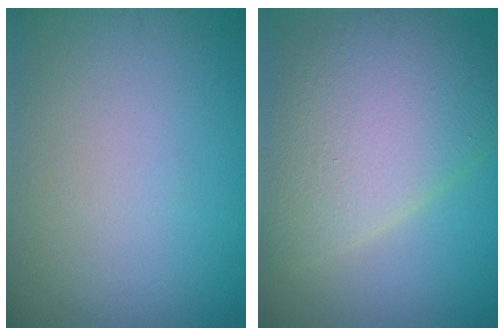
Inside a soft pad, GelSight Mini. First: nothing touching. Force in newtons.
{"total": 8.1, "press": 8.1, "slide": 0.3}